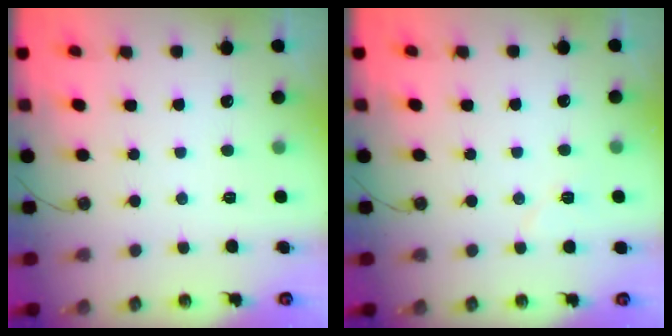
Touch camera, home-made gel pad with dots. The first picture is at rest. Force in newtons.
{"total": 5.9, "press": 5.4, "slide": 2.4}